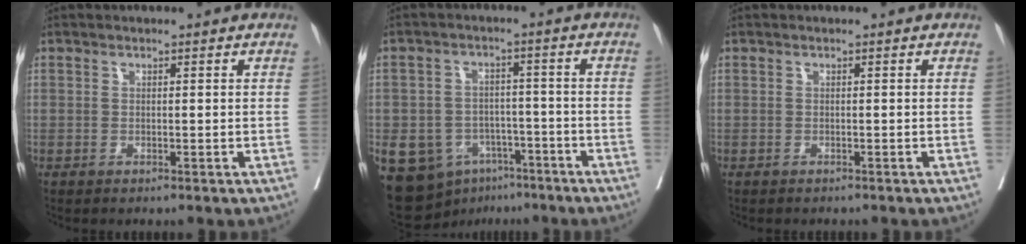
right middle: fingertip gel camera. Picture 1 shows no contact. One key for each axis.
{"total": 11.8, "fx": -6.2, "fy": 8.7, "fz": 5.0, "tx": -0.090, "ty": 0.018, "tz": -0.089}
{"total": 1.2, "fx": -1.1, "fy": 0.3, "fz": 0.3, "tx": -0.015, "ty": -0.004, "tz": -0.016}